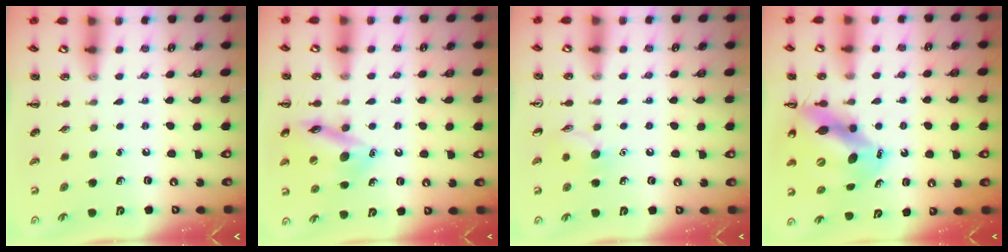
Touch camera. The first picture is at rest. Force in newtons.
{"total": 15.0, "press": 14.9, "slide": 1.7}
{"total": 7.2, "press": 7.2, "slide": 1.0}
{"total": 10.4, "press": 10.1, "slide": 2.6}